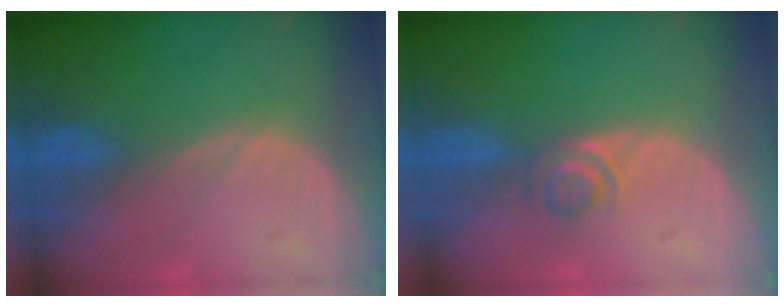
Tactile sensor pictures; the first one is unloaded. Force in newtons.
{"total": 2.5, "press": 2.4, "slide": 0.8}